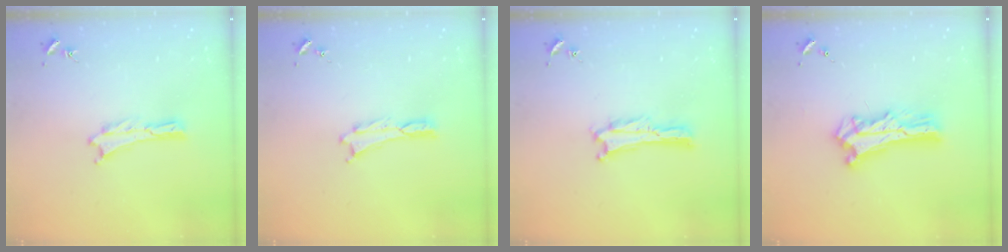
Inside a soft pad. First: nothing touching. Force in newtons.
{"total": 0.0}
{"total": 0.0}
{"total": 8.4, "press": 8.4, "slide": 0.8}